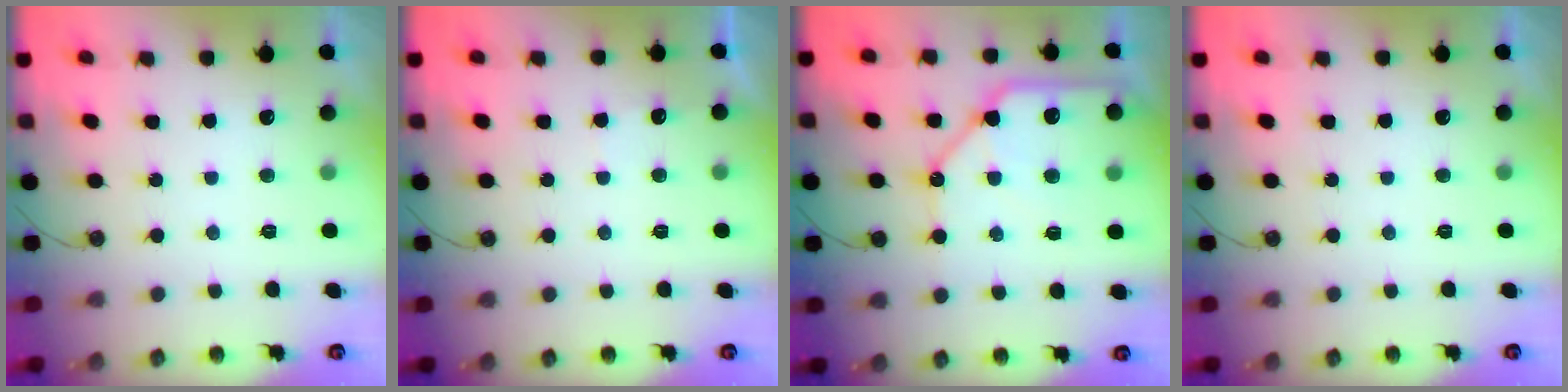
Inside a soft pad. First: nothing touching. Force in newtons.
{"total": 2.5, "press": 2.5, "slide": 0.5}
{"total": 13.7, "press": 13.6, "slide": 1.7}
{"total": 0.0}